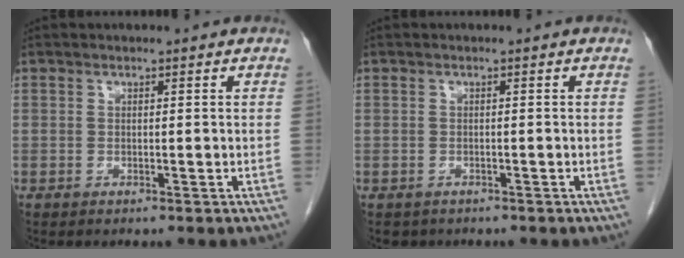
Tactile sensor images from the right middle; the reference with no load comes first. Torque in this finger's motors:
{"motor_torque": [0.01, 0.00, 0.00, 0.00]}